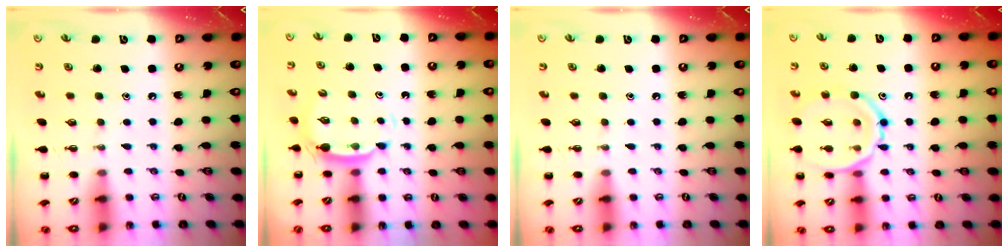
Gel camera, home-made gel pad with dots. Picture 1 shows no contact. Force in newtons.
{"total": 5.5, "press": 5.5, "slide": 0.7}
{"total": 0.0}
{"total": 12.7, "press": 12.6, "slide": 0.8}